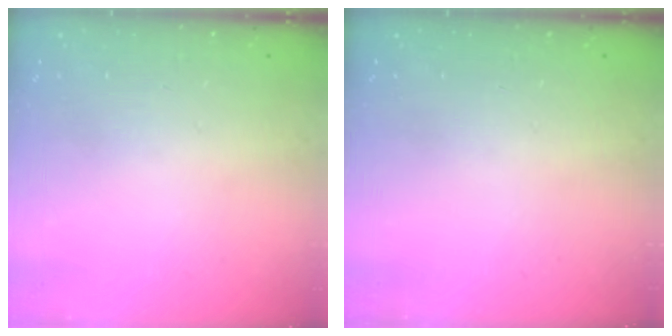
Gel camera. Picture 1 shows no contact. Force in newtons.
{"total": 0.0}